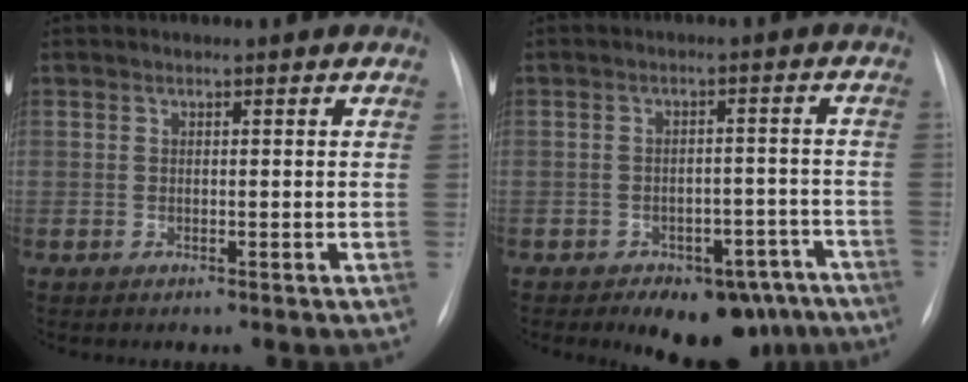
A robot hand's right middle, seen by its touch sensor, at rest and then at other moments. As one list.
[{"total": 11.0, "force": [-8.3, 5.4, 4.9], "torque": [-0.038, 0.025, -0.108]}]